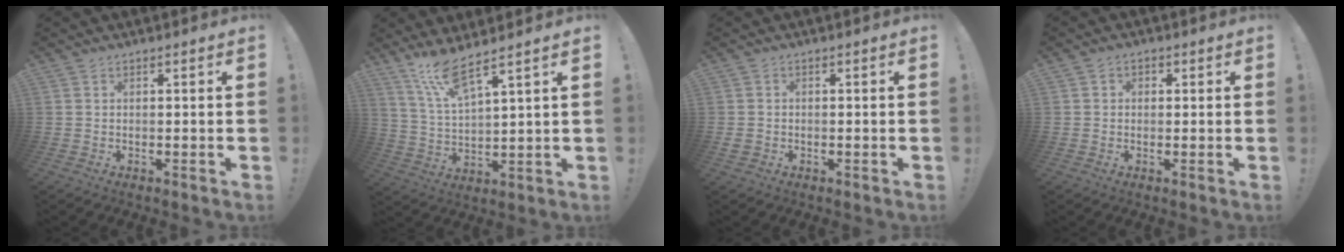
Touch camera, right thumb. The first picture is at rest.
{"total": 9.5, "force": [7.6, 1.1, 5.7], "torque": [-0.115, -0.037, 0.132]}
{"total": 1.6, "force": [-0.6, 1.3, 0.8], "torque": [-0.017, 0.005, -0.008]}
{"total": 1.9, "force": [-0.2, 1.7, 0.9], "torque": [-0.013, 0.006, -0.003]}